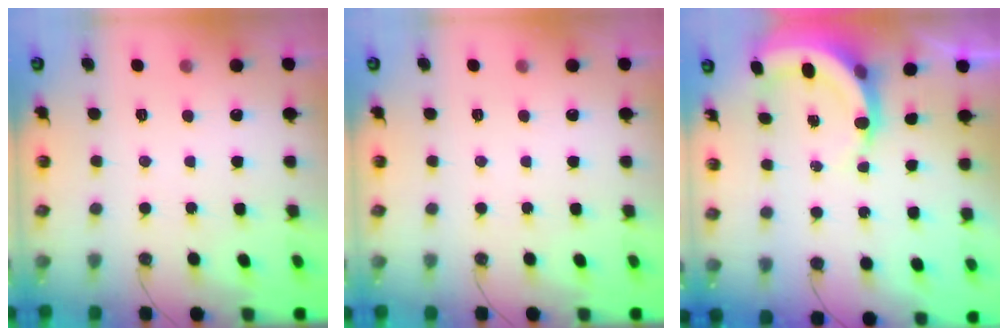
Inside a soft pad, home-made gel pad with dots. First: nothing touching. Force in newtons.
{"total": 0.0}
{"total": 5.3, "press": 5.3, "slide": 0.6}